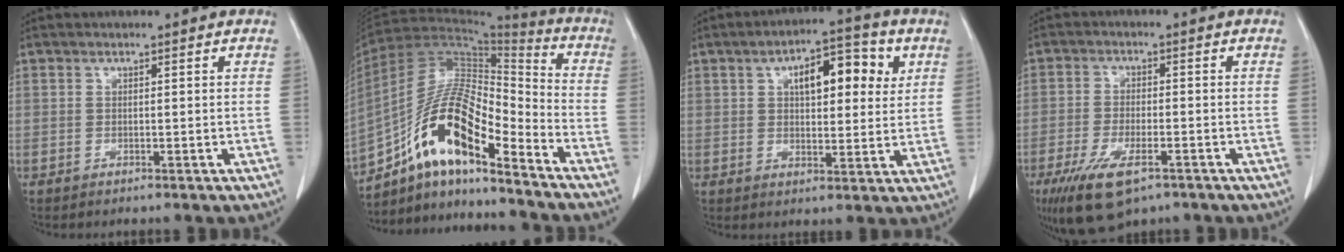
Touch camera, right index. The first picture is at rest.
{"total": 16.0, "force": [-10.0, 3.8, 11.9], "torque": [-0.224, 0.028, -0.176]}
{"total": 10.2, "force": [3.6, 4.3, 8.6], "torque": [-0.123, 0.021, 0.052]}
{"total": 10.0, "force": [-6.0, 3.5, 7.2], "torque": [-0.134, -0.019, -0.098]}